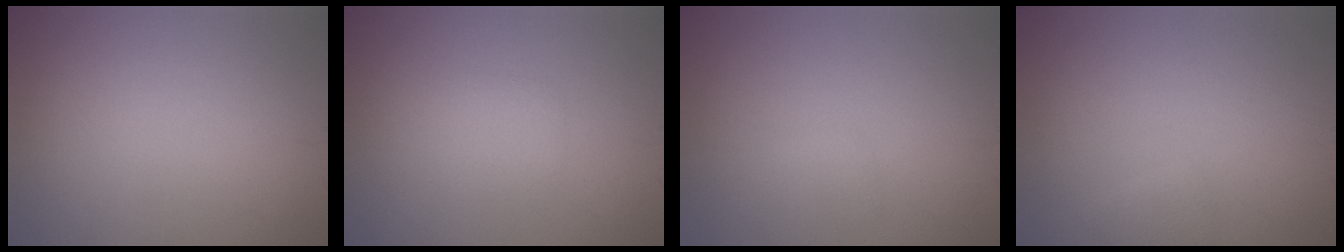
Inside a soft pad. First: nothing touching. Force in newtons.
{"total": 1.6, "press": 1.6, "slide": 0.1}
{"total": 0.8, "press": 0.8, "slide": 0.0}
{"total": 0.9, "press": 0.9, "slide": 0.0}